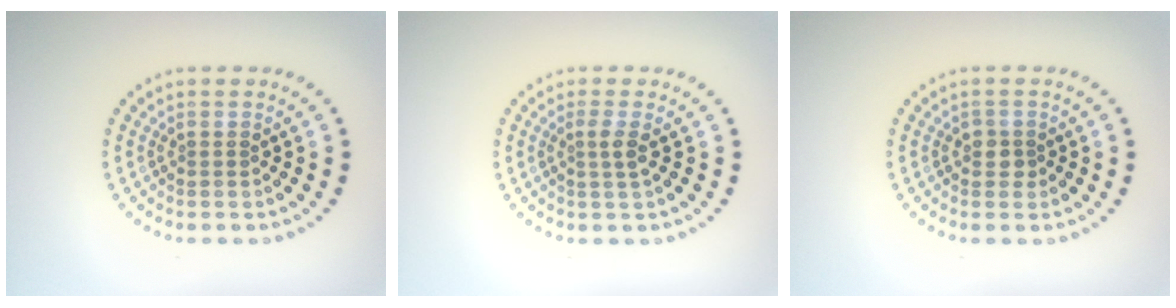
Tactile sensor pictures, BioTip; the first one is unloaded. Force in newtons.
{"total": 1.5, "press": 1.1, "slide": 1.0}
{"total": 1.3, "press": 1.2, "slide": 0.5}